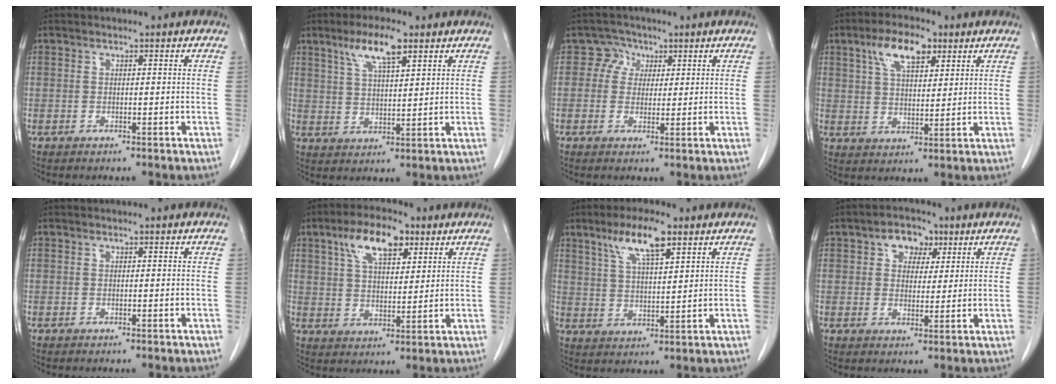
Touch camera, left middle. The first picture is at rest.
{"total": 7.2, "force": [4.4, 1.5, 5.5], "torque": [-0.109, 0.006, 0.082]}
{"total": 3.1, "force": [1.1, 2.8, 0.3], "torque": [0.000, 0.006, 0.015]}
{"total": 8.3, "force": [4.5, 3.4, 6.1], "torque": [-0.116, 0.015, 0.082]}
{"total": 0.0}
{"total": 9.4, "force": [5.1, 3.9, 7.0], "torque": [-0.130, 0.017, 0.093]}
{"total": 8.3, "force": [5.0, 1.8, 6.4], "torque": [-0.126, 0.007, 0.094]}
{"total": 5.3, "force": [2.6, 3.6, 2.8], "torque": [-0.041, 0.018, 0.041]}